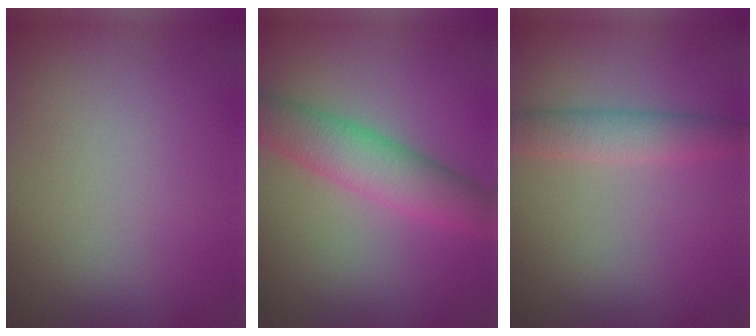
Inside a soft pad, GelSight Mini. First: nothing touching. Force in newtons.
{"total": 5.0, "press": 5.0, "slide": 0.1}
{"total": 2.9, "press": 2.9, "slide": 0.2}